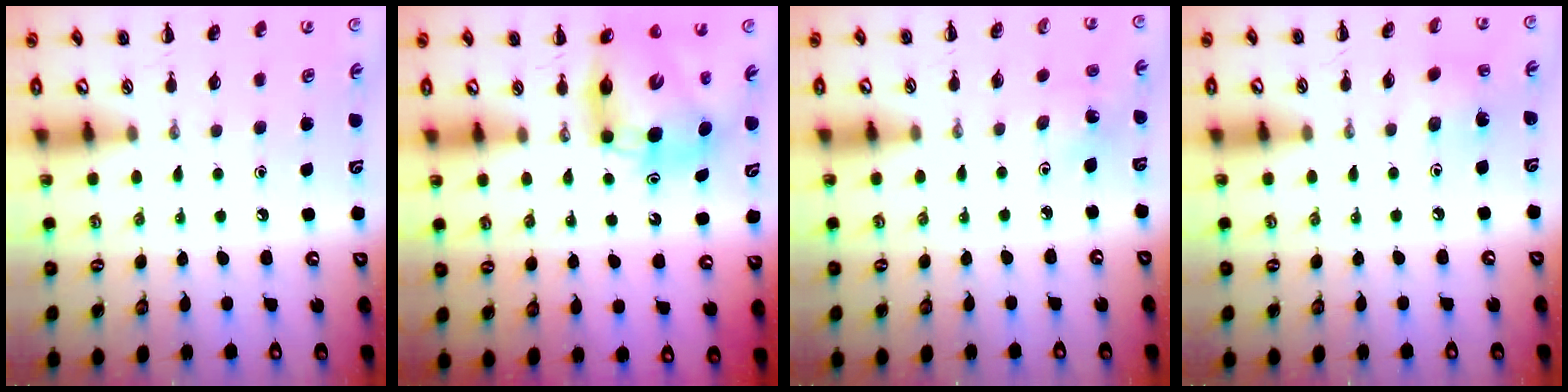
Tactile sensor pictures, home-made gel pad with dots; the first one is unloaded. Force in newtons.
{"total": 9.9, "press": 9.5, "slide": 2.8}
{"total": 3.0, "press": 2.9, "slide": 0.9}
{"total": 2.8, "press": 2.7, "slide": 0.8}